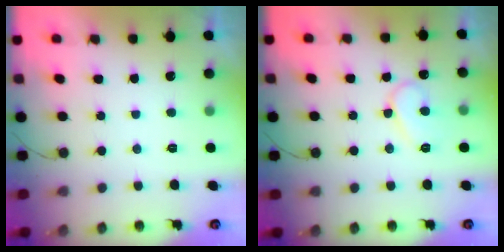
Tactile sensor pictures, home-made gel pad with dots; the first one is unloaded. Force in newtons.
{"total": 9.2, "press": 9.1, "slide": 1.0}